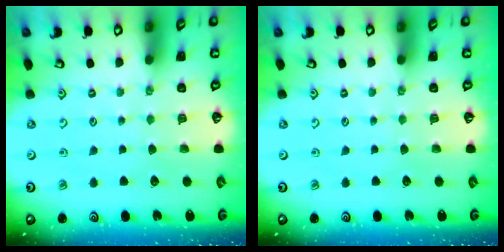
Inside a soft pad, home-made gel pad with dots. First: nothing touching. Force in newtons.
{"total": 0.0}